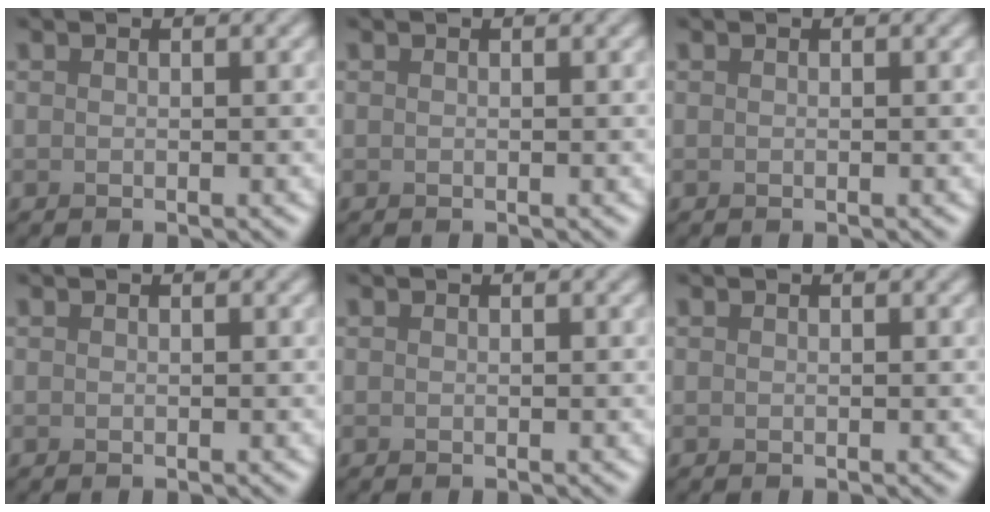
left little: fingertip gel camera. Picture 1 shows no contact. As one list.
[{"total": 0.0}, {"total": 0.0}, {"total": 0.0}, {"total": 0.0}, {"total": 0.0}]